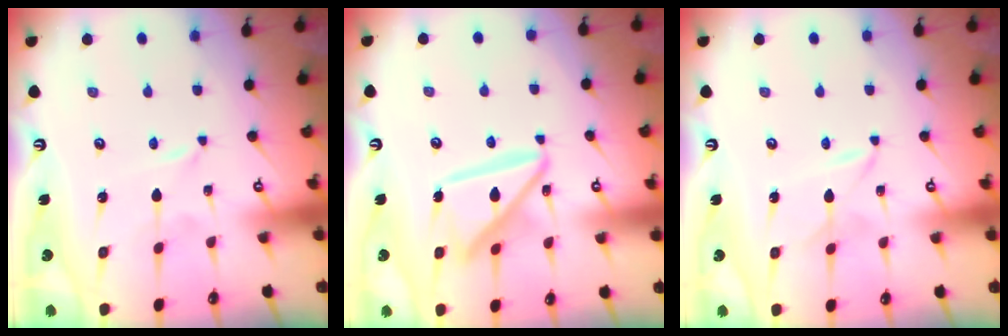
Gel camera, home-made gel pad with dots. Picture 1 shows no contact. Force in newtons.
{"total": 14.4, "press": 14.3, "slide": 1.5}
{"total": 2.8, "press": 2.8, "slide": 0.4}